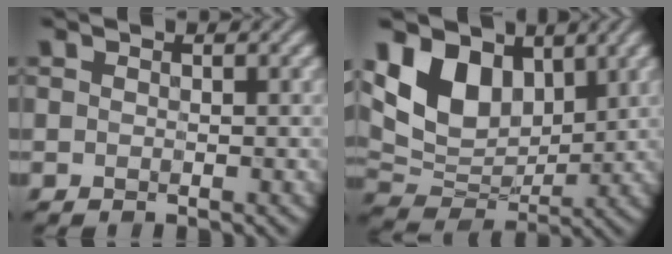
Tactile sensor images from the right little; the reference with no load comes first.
{"total": 8.0, "force": [3.2, 5.5, 4.9], "torque": [-0.110, -0.002, 0.052]}